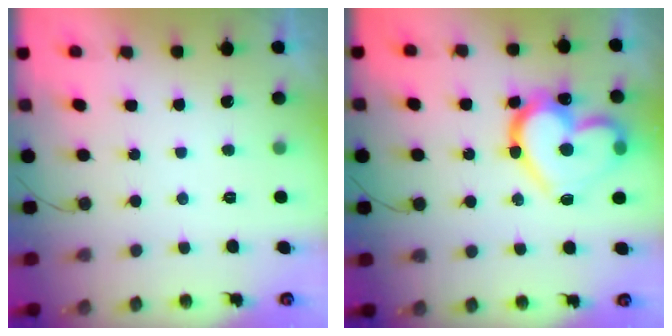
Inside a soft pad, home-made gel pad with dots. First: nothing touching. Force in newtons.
{"total": 21.5, "press": 21.4, "slide": 2.2}